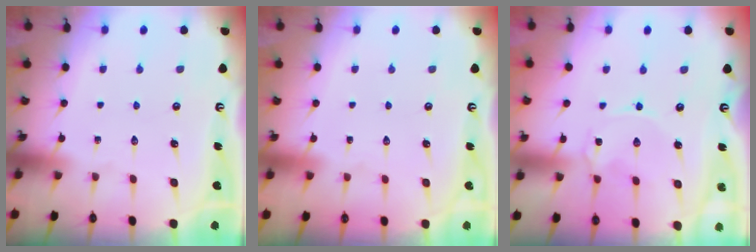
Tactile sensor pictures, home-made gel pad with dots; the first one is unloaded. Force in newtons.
{"total": 1.6, "press": 1.6, "slide": 0.1}
{"total": 0.8, "press": 0.8, "slide": 0.2}